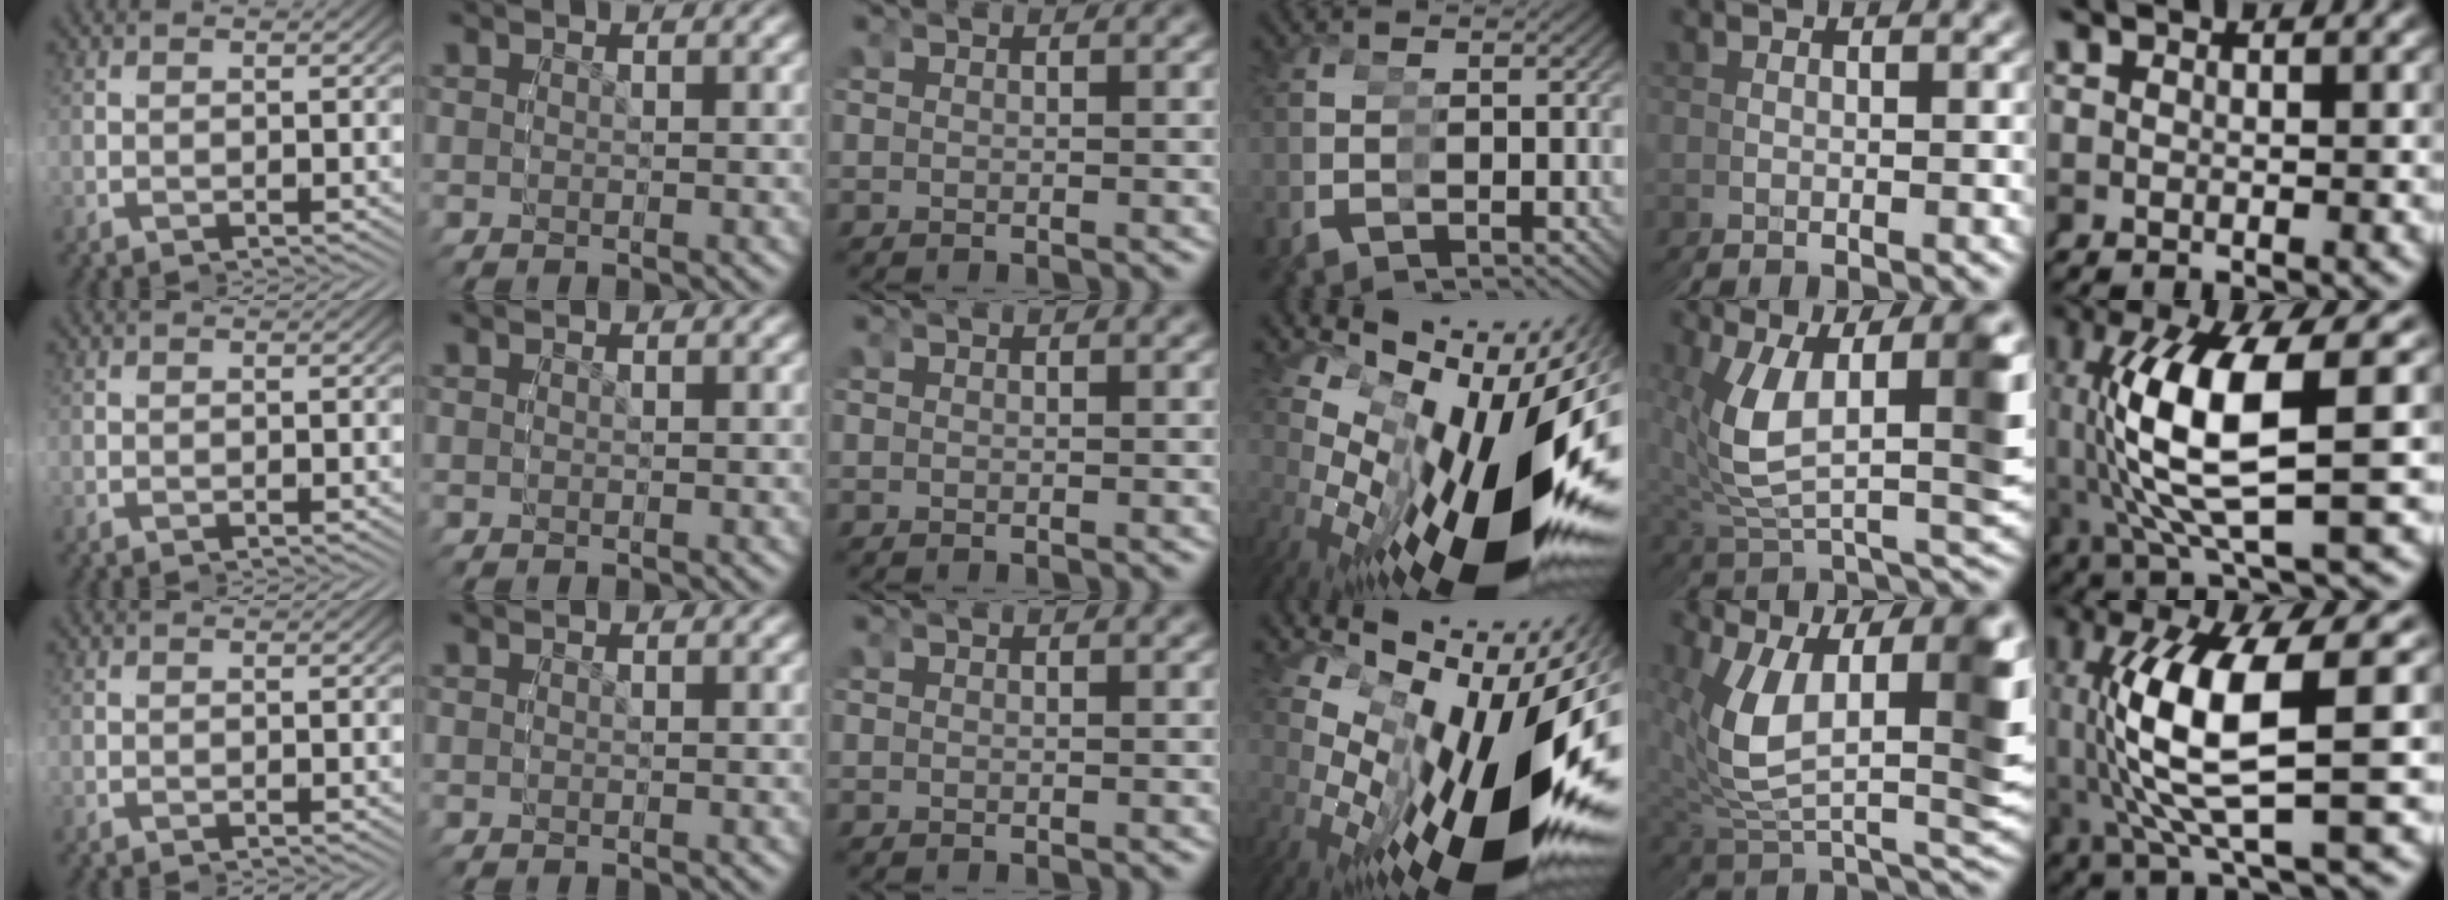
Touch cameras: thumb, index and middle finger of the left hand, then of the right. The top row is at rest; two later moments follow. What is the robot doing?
{"motion": "grasp_and_lifting", "object": "legos"}